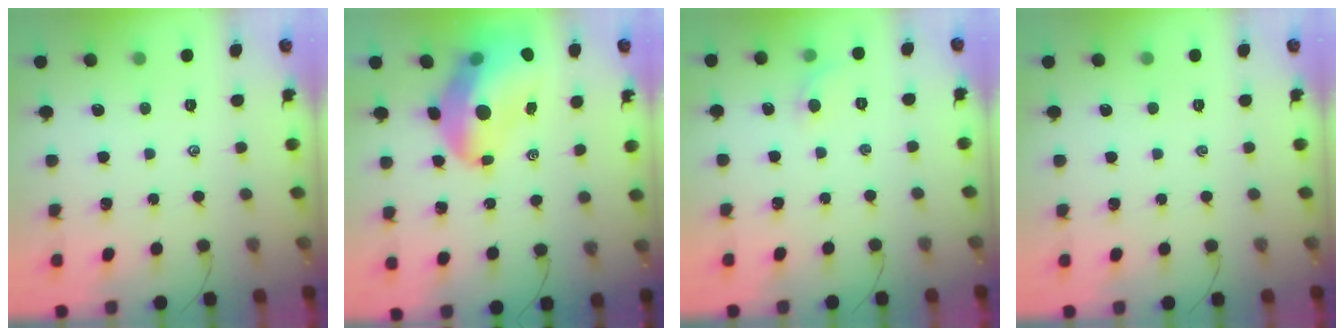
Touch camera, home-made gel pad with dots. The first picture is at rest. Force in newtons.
{"total": 16.6, "press": 16.0, "slide": 4.6}
{"total": 4.2, "press": 3.9, "slide": 1.4}
{"total": 0.0}